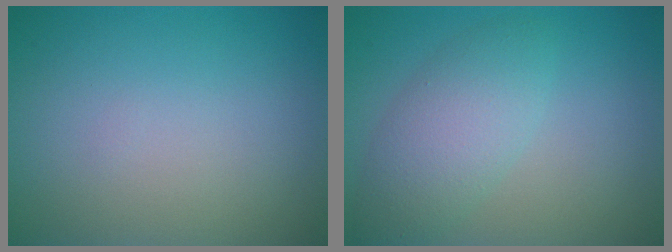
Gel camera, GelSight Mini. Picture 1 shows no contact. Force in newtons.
{"total": 4.2, "press": 4.2, "slide": 0.1}